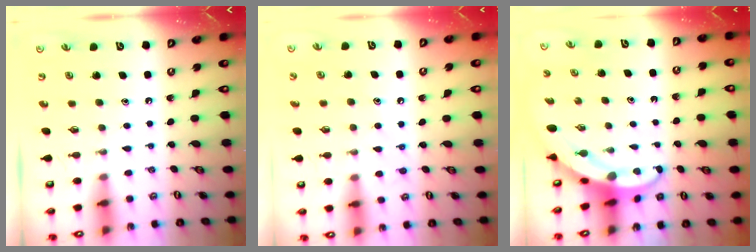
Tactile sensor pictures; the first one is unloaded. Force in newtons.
{"total": 5.9, "press": 5.9, "slide": 0.4}
{"total": 3.9, "press": 3.8, "slide": 0.6}